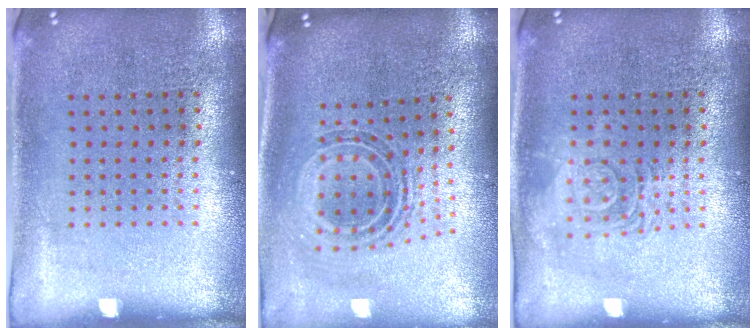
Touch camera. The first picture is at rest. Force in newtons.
{"total": 0.9, "press": 0.8, "slide": 0.5}
{"total": 3.0, "press": 2.9, "slide": 0.4}